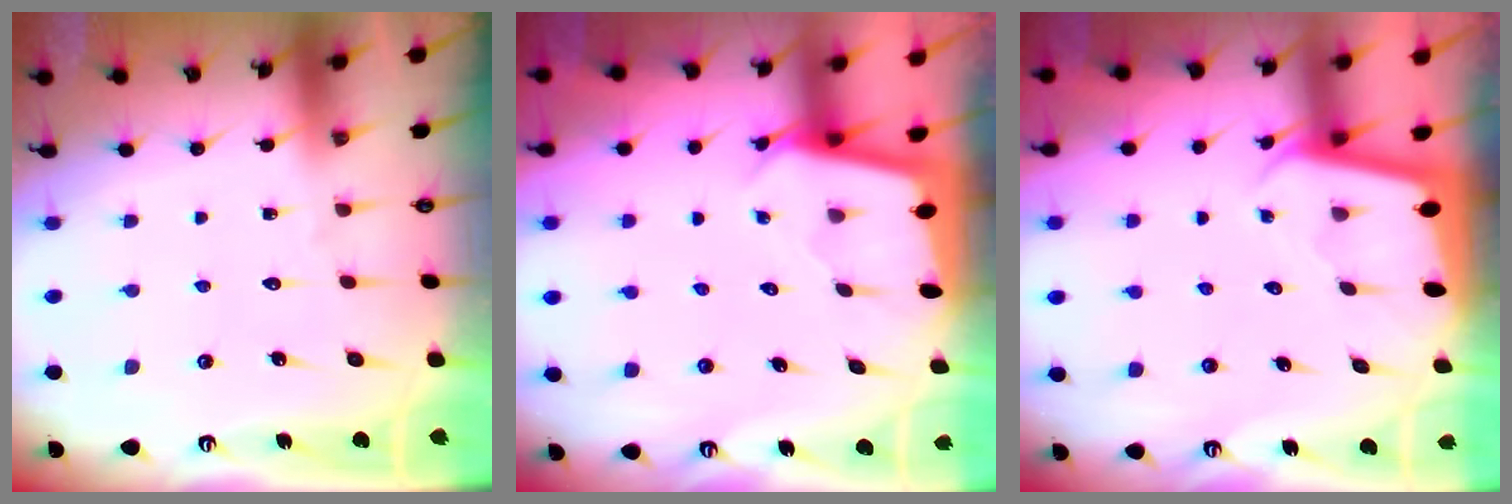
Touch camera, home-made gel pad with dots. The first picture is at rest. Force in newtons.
{"total": 2.4, "press": 2.4, "slide": 0.1}
{"total": 1.9, "press": 1.9, "slide": 0.0}